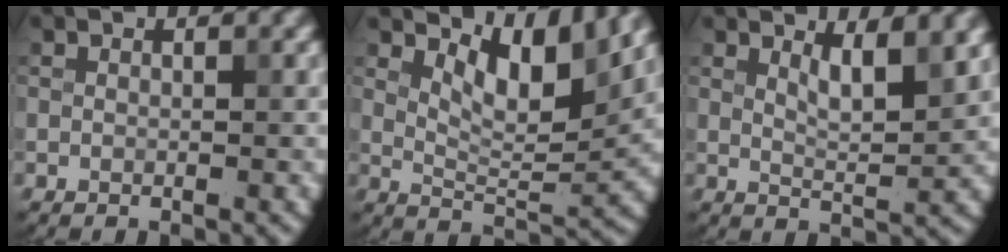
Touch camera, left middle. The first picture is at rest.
{"total": 5.4, "force": [3.0, 2.0, 4.0], "torque": [-0.072, -0.010, 0.049]}
{"total": 3.4, "force": [1.9, 0.9, 2.7], "torque": [-0.042, -0.005, 0.033]}